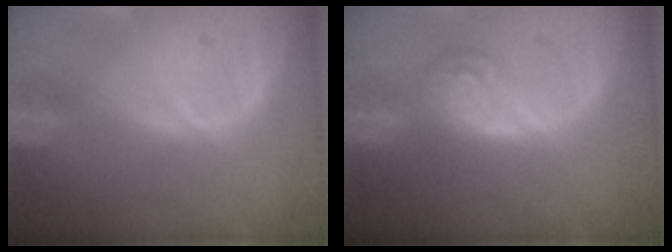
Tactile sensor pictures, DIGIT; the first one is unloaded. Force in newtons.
{"total": 5.5, "press": 4.8, "slide": 2.6}